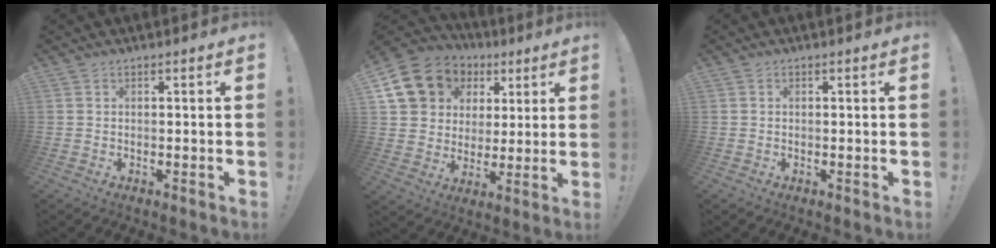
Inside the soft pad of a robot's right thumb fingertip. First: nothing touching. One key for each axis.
{"total": 15.0, "fx": 6.8, "fy": 12.3, "fz": 5.4, "tx": -0.083, "ty": -0.030, "tz": 0.151}
{"total": 0.0}